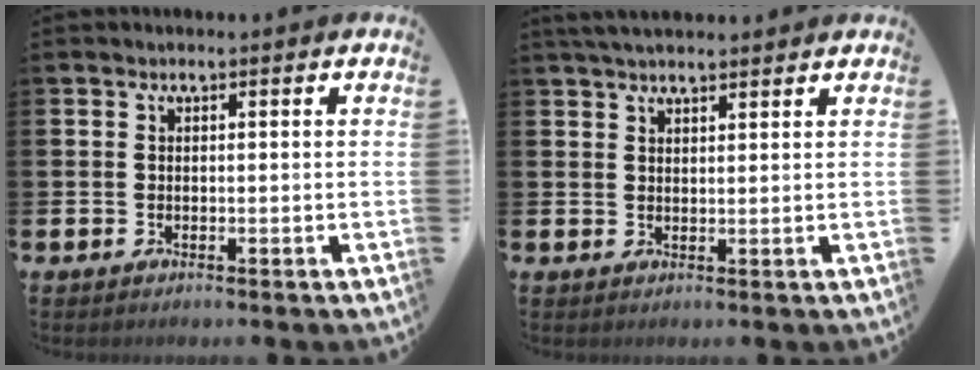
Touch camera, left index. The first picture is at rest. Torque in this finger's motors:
{"motor_torque": [0.80, -1.34, 0.06, 0.13]}